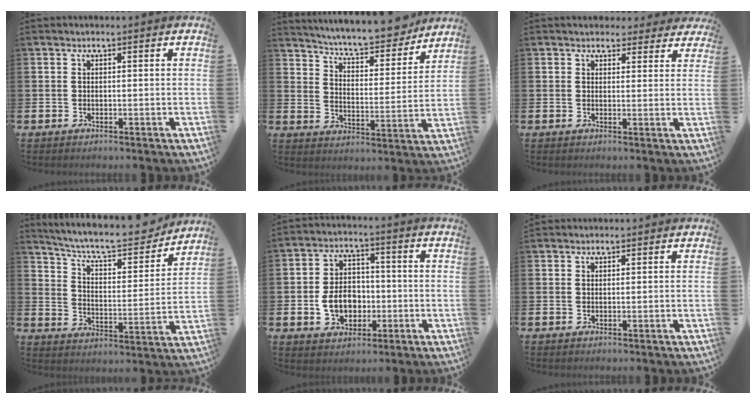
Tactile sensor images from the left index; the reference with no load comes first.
{"total": 7.9, "force": [7.5, 1.2, 2.1], "torque": [-0.060, -0.060, 0.127]}
{"total": 3.2, "force": [2.9, 1.4, 0.0], "torque": [0.015, -0.015, 0.048]}
{"total": 9.6, "force": [8.7, 2.2, 3.4], "torque": [-0.090, -0.062, 0.146]}
{"total": 6.4, "force": [-1.3, 5.0, 3.7], "torque": [-0.070, 0.007, -0.029]}
{"total": 1.0, "force": [1.0, 0.3, -0.1], "torque": [0.013, -0.002, 0.016]}